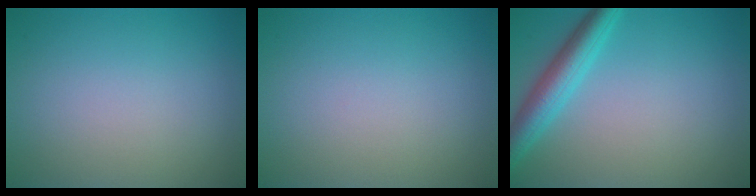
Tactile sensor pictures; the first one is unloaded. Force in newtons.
{"total": 0.0}
{"total": 4.1, "press": 4.1, "slide": 0.2}